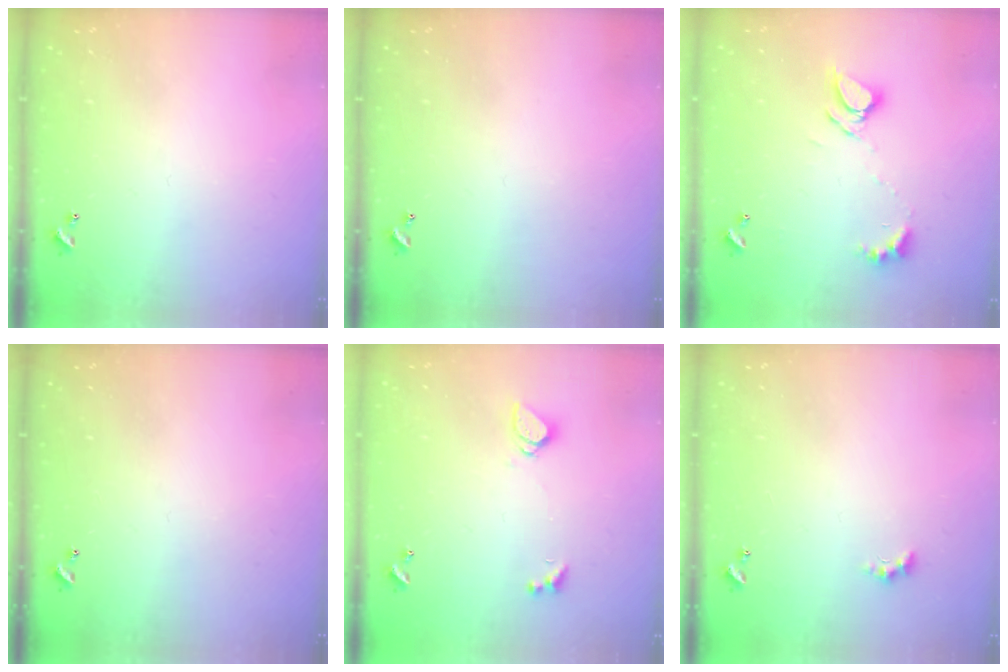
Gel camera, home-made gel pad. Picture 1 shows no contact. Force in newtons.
{"total": 0.0}
{"total": 7.0, "press": 7.0, "slide": 0.8}
{"total": 0.0}
{"total": 1.2, "press": 1.1, "slide": 0.5}
{"total": 1.1, "press": 1.1, "slide": 0.4}